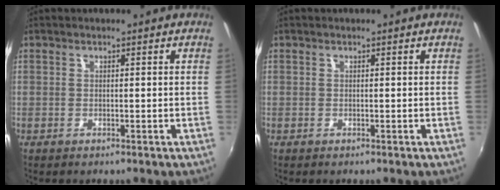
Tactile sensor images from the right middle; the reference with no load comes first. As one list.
[{"total": 0.0}]